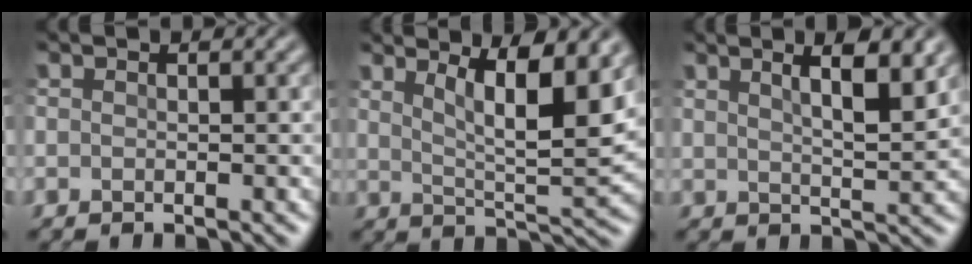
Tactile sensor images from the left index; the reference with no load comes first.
{"total": 8.0, "force": [3.8, 2.0, 6.7], "torque": [-0.102, -0.007, 0.067]}
{"total": 5.4, "force": [3.0, 1.5, 4.2], "torque": [-0.047, 0.015, 0.030]}